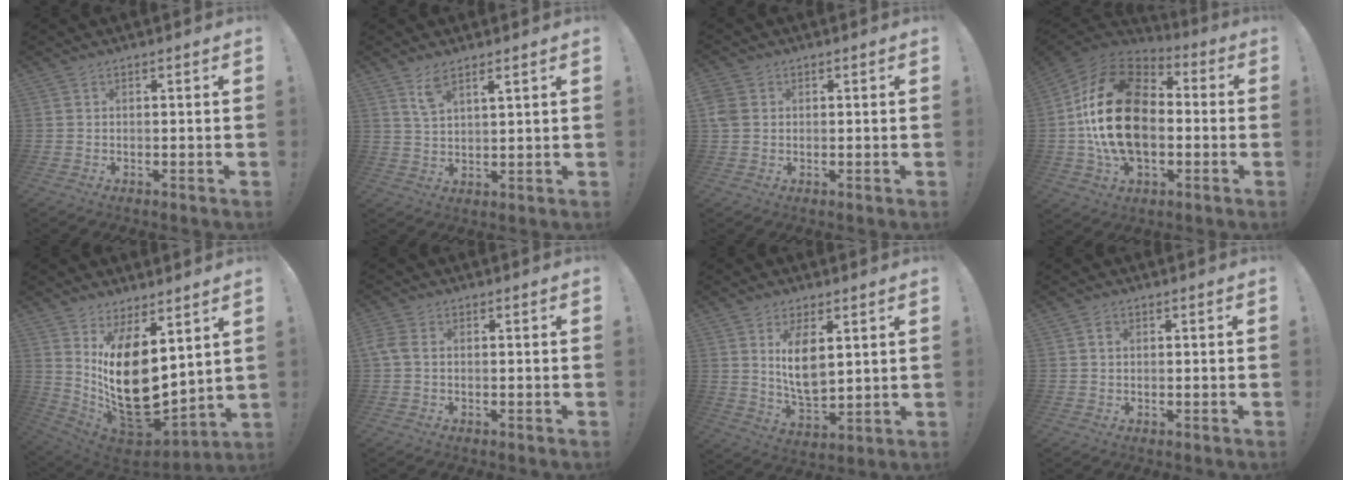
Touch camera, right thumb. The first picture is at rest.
{"total": 5.2, "force": [3.9, 1.5, 3.1], "torque": [-0.049, -0.021, 0.068]}
{"total": 4.2, "force": [0.7, 3.5, 2.2], "torque": [-0.042, 0.003, 0.016]}
{"total": 26.7, "force": [0.1, 17.0, 20.6], "torque": [-0.394, 0.028, 0.010]}
{"total": 20.4, "force": [2.5, 11.7, 16.5], "torque": [-0.292, -0.042, 0.063]}
{"total": 2.3, "force": [0.1, 1.5, 1.8], "torque": [-0.036, 0.007, 0.003]}
{"total": 9.9, "force": [3.6, 5.3, 7.6], "torque": [-0.135, -0.025, 0.063]}
{"total": 1.1, "force": [0.3, 0.9, 0.6], "torque": [-0.008, 0.003, 0.003]}